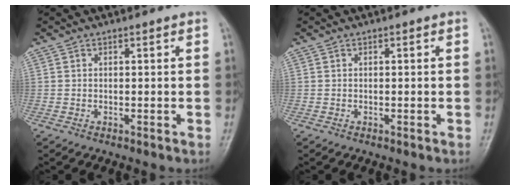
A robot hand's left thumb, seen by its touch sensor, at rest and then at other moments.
{"total": 0.0}